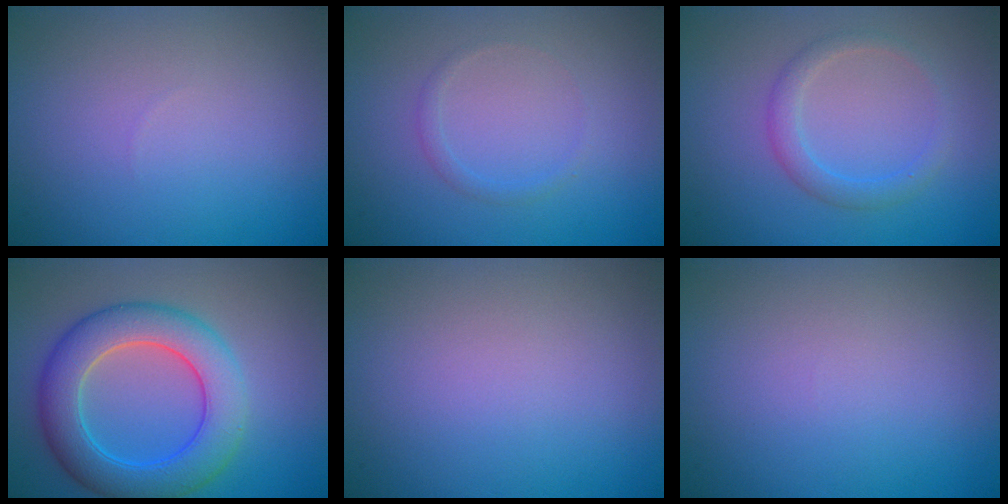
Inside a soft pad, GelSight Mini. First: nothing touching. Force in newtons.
{"total": 0.9, "press": 0.9, "slide": 0.0}
{"total": 2.0, "press": 2.0, "slide": 0.2}
{"total": 7.3, "press": 7.3, "slide": 0.2}
{"total": 0.0}
{"total": 0.0}